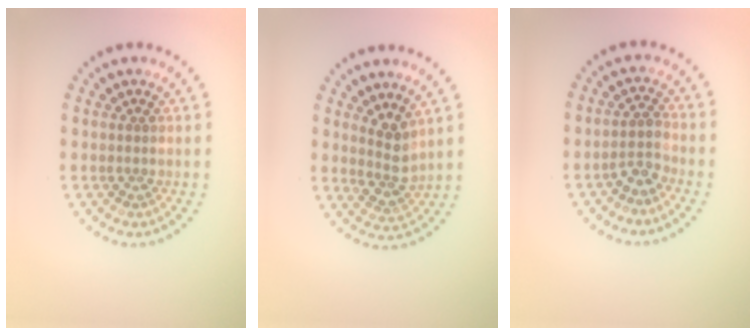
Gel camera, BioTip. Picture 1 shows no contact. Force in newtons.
{"total": 2.6, "press": 2.0, "slide": 1.6}
{"total": 2.0, "press": 1.6, "slide": 1.2}